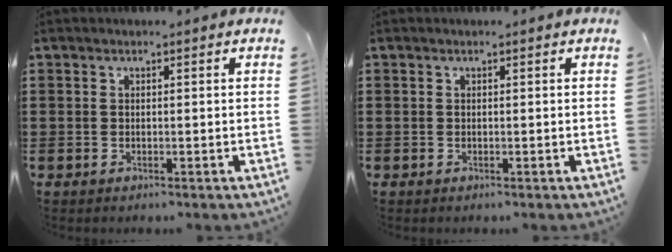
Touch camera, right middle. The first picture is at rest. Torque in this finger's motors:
{"motor_torque": [-0.43, 0.43, 0.00, -0.01]}